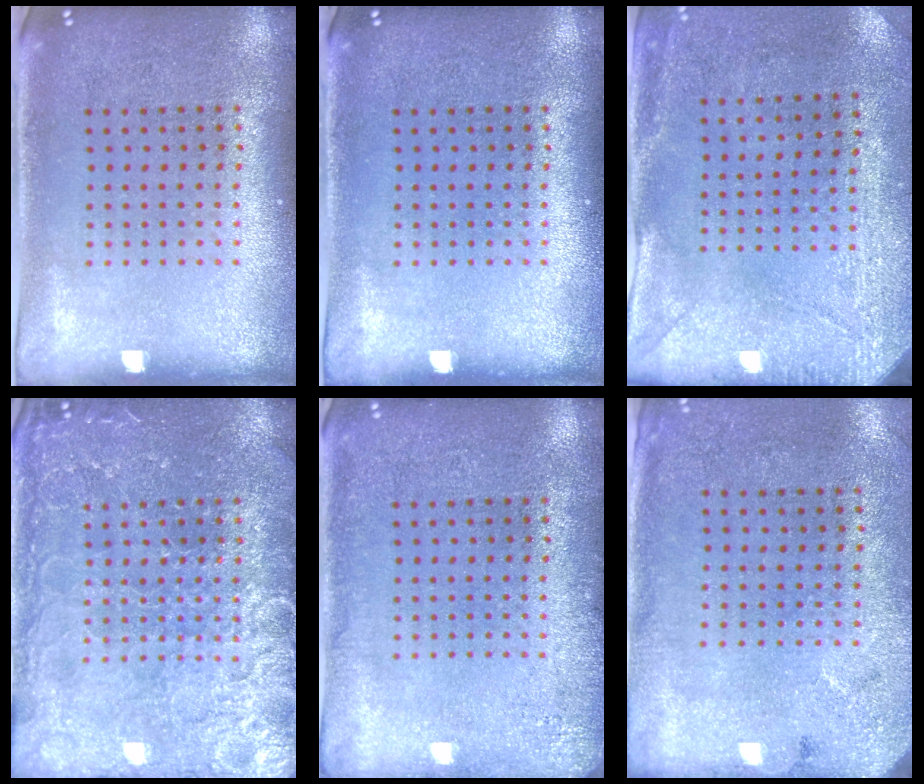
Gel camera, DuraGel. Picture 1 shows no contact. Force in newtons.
{"total": 0.0}
{"total": 2.9, "press": 2.3, "slide": 1.8}
{"total": 4.0, "press": 4.0, "slide": 0.5}
{"total": 2.0, "press": 2.0, "slide": 0.3}
{"total": 2.7, "press": 2.2, "slide": 1.7}